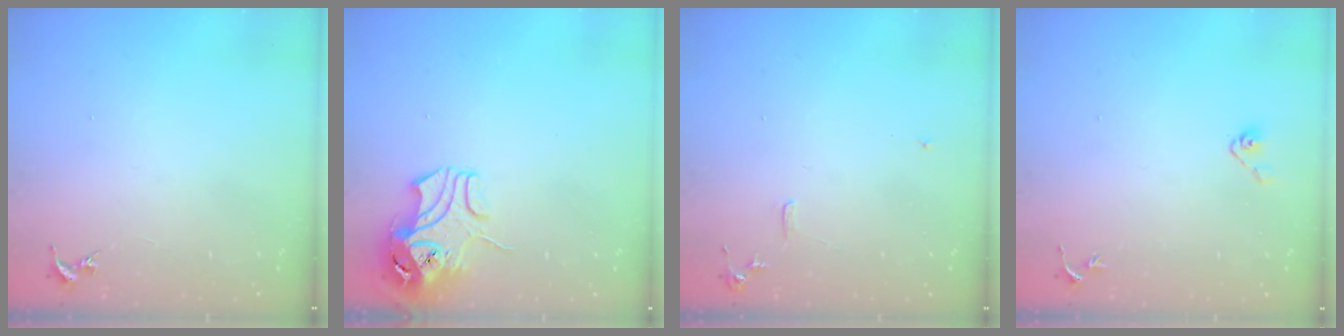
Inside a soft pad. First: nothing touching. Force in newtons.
{"total": 10.3, "press": 10.2, "slide": 1.6}
{"total": 6.0, "press": 6.0, "slide": 0.7}
{"total": 4.1, "press": 3.7, "slide": 1.7}